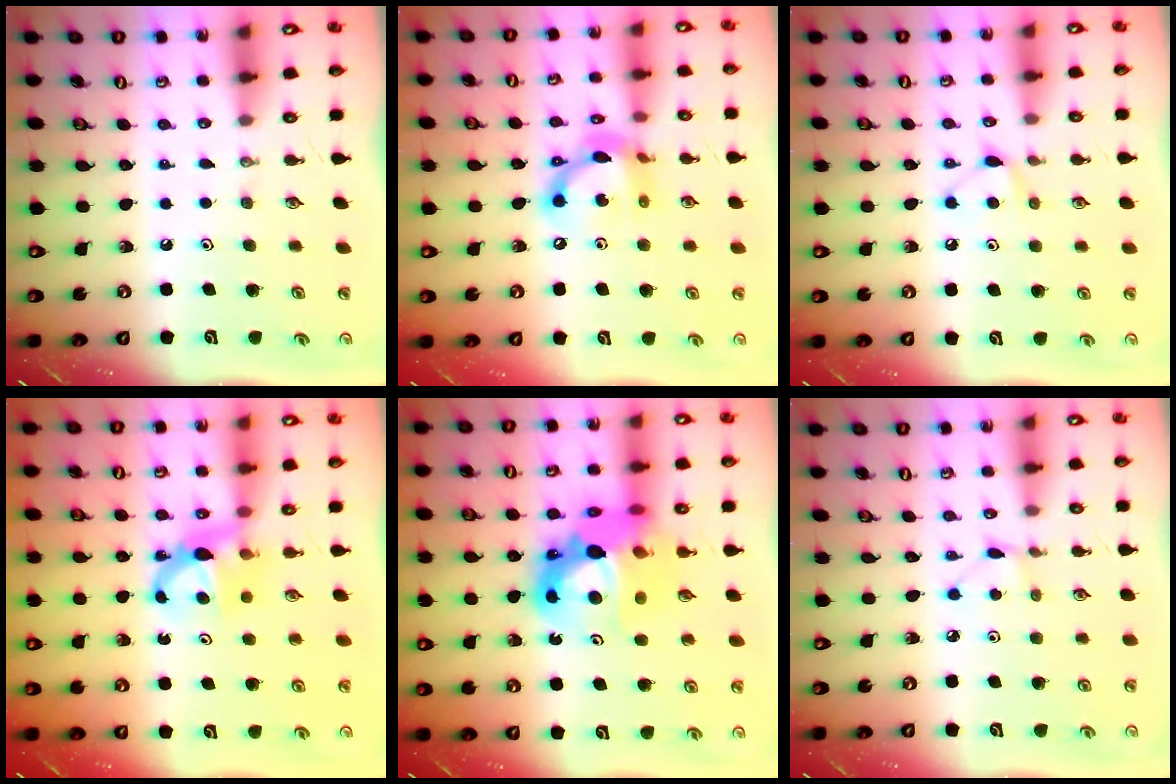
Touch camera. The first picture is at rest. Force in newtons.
{"total": 13.6, "press": 13.6, "slide": 0.8}
{"total": 6.7, "press": 6.7, "slide": 0.8}
{"total": 7.3, "press": 7.3, "slide": 0.2}
{"total": 17.8, "press": 17.5, "slide": 3.1}
{"total": 2.9, "press": 2.9, "slide": 0.4}